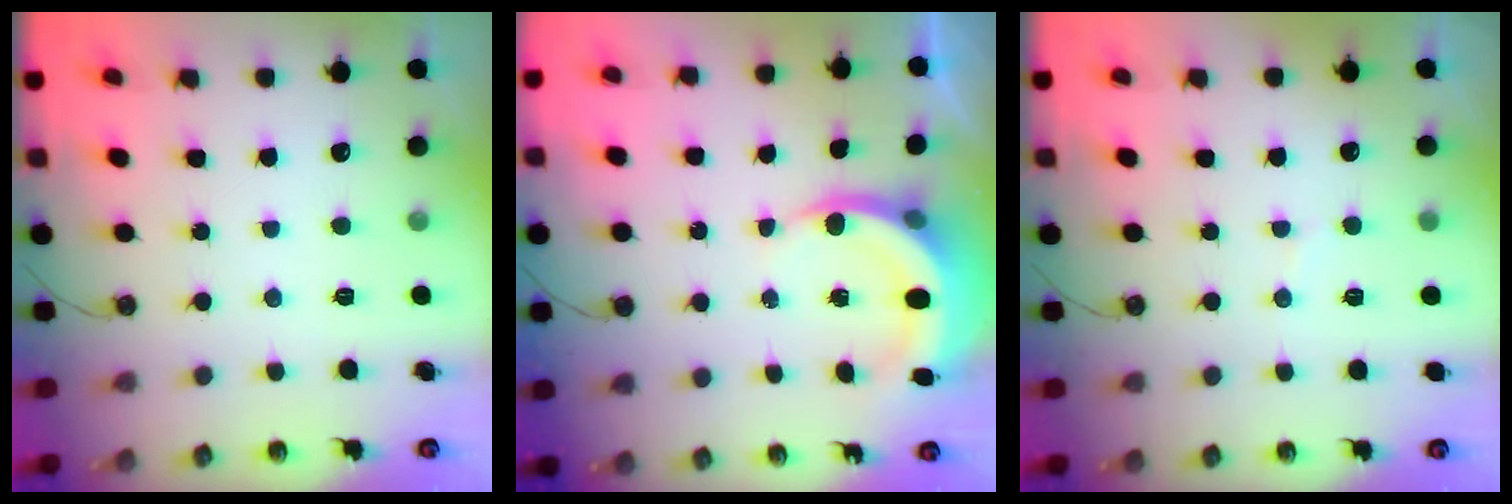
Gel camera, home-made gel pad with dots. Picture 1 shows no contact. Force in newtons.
{"total": 6.3, "press": 6.2, "slide": 1.2}
{"total": 2.9, "press": 2.7, "slide": 1.1}